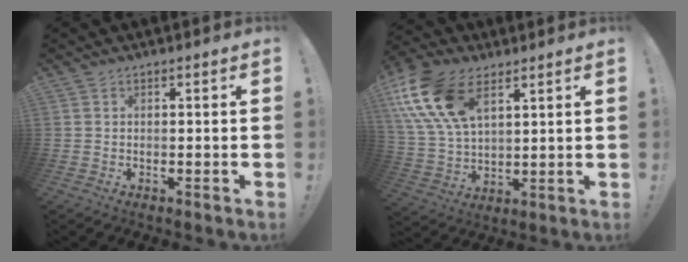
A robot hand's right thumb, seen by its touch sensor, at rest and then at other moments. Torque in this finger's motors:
{"motor_torque": [1.60, 2.76, 1.66, 0.65, 0.59]}